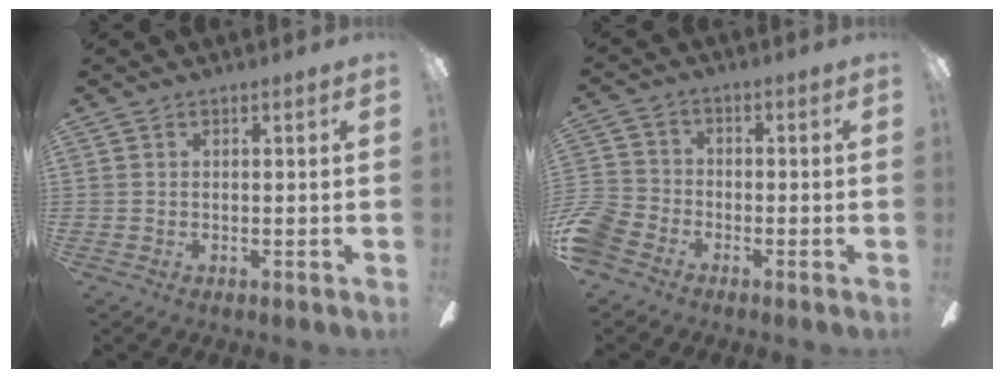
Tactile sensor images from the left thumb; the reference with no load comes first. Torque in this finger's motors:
{"motor_torque": [-0.35, 0.51, -0.06, 0.15, 0.02]}